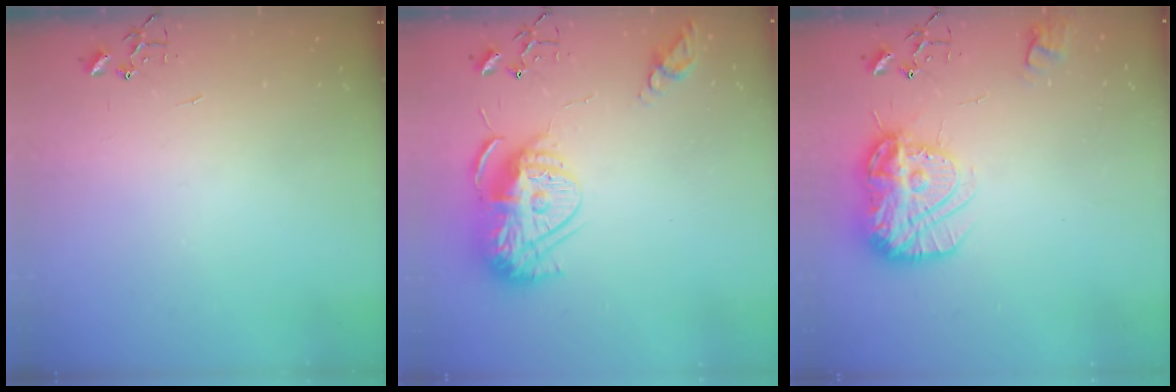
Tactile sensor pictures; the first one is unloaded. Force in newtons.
{"total": 15.2, "press": 15.1, "slide": 1.4}
{"total": 15.4, "press": 15.4, "slide": 1.3}